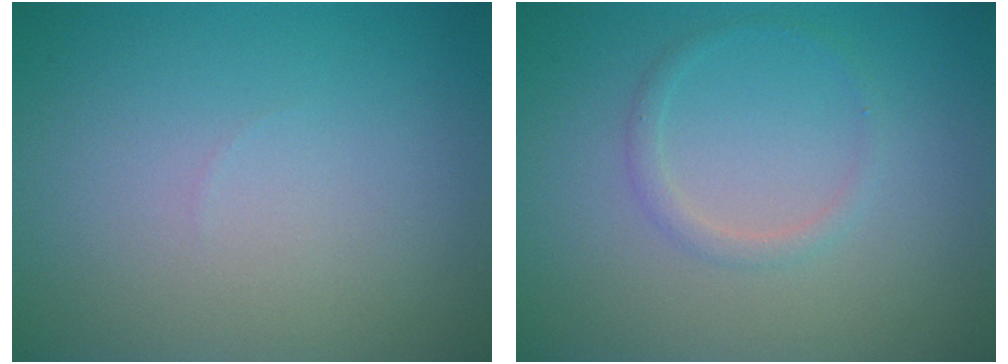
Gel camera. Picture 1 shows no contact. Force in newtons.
{"total": 1.2, "press": 1.2, "slide": 0.1}